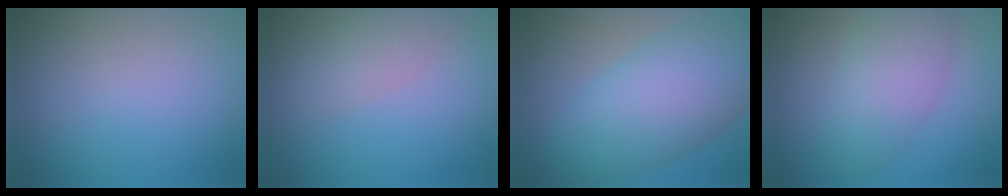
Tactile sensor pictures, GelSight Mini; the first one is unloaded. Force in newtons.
{"total": 2.3, "press": 2.3, "slide": 0.1}
{"total": 8.4, "press": 8.4, "slide": 0.2}
{"total": 4.7, "press": 4.7, "slide": 0.1}